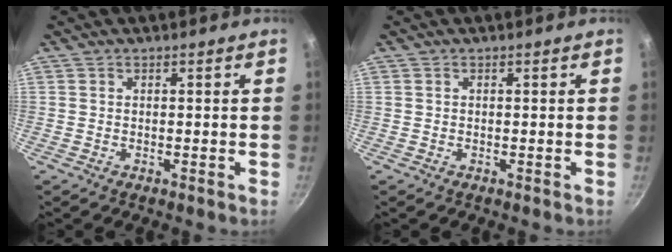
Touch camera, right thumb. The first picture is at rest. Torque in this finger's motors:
{"motor_torque": [-0.48, 0.50, -0.16, 0.15, 0.00]}